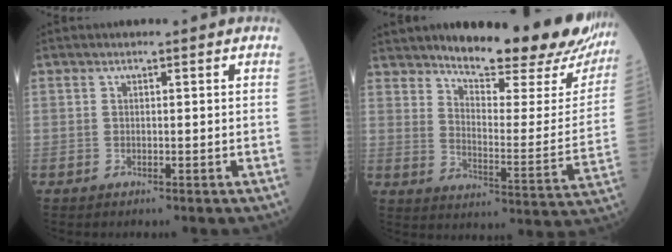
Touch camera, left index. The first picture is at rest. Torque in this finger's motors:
{"motor_torque": [0.41, -1.13, 0.44, 0.16]}